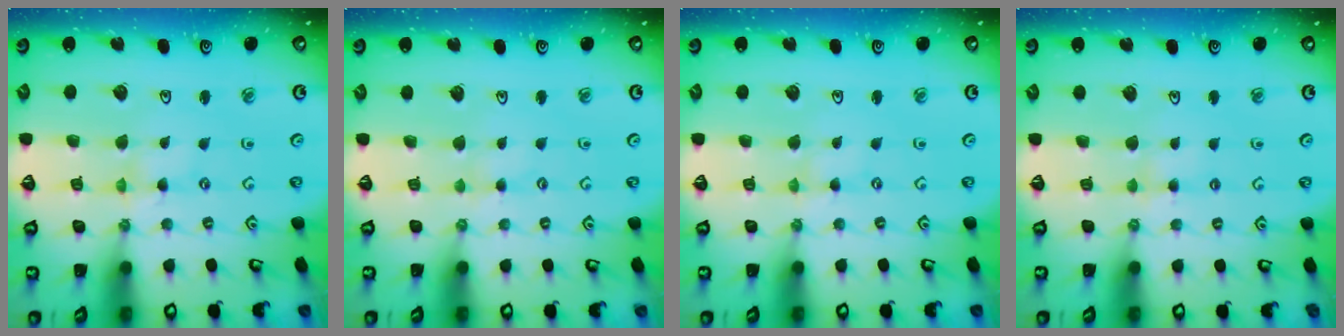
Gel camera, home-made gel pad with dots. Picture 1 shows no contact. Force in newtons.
{"total": 1.7, "press": 1.6, "slide": 0.3}
{"total": 0.0}
{"total": 3.7, "press": 3.7, "slide": 0.5}